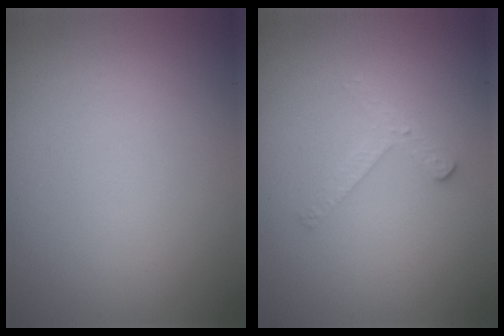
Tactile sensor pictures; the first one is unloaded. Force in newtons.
{"total": 1.7, "press": 1.7, "slide": 0.3}